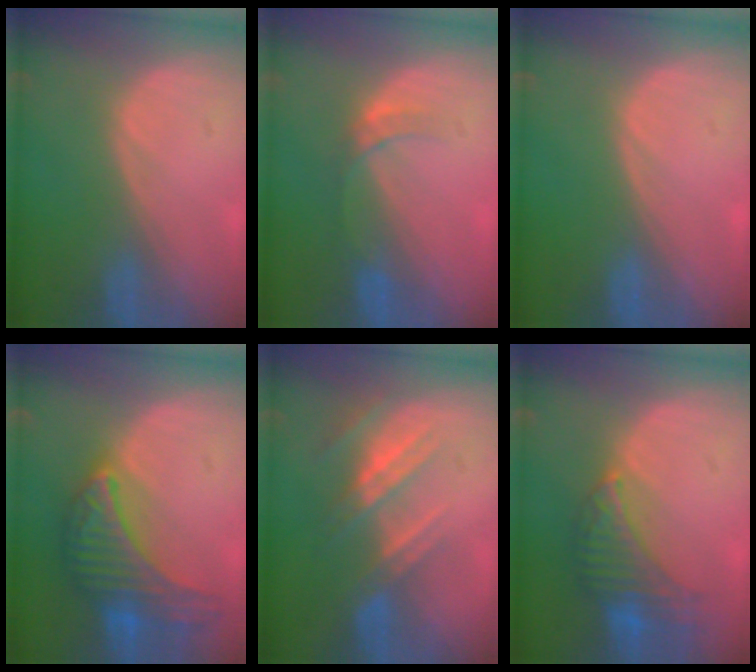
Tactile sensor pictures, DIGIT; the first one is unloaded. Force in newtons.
{"total": 3.3, "press": 3.0, "slide": 1.2}
{"total": 0.0}
{"total": 10.0, "press": 10.0, "slide": 0.5}
{"total": 7.5, "press": 6.6, "slide": 3.4}
{"total": 8.0, "press": 7.1, "slide": 3.8}